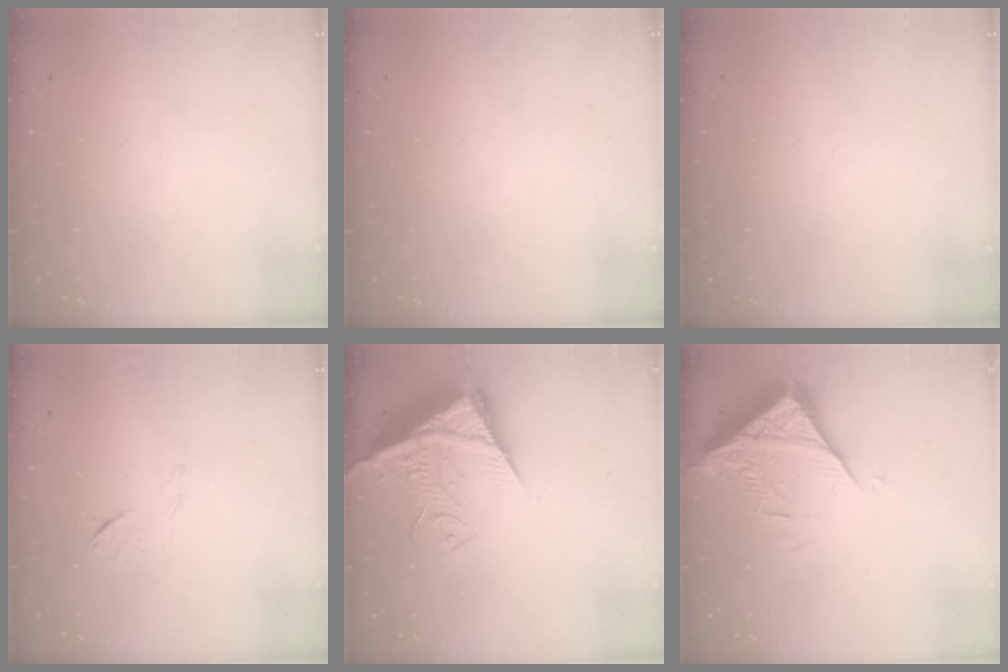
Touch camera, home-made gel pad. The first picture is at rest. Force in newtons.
{"total": 0.0}
{"total": 0.0}
{"total": 6.0, "press": 6.0, "slide": 0.7}
{"total": 11.0, "press": 10.9, "slide": 1.2}
{"total": 6.6, "press": 6.6, "slide": 0.8}